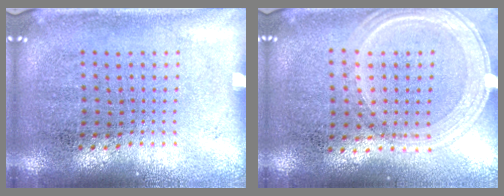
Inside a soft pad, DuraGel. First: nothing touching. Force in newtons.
{"total": 1.2, "press": 1.2, "slide": 0.4}